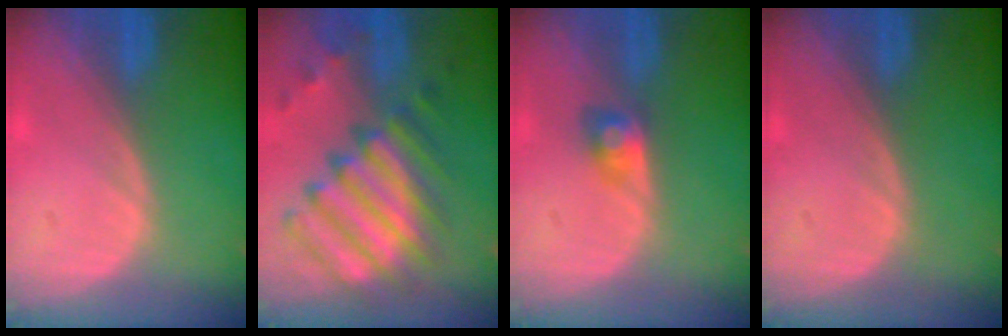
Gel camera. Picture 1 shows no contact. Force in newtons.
{"total": 12.2, "press": 10.5, "slide": 6.1}
{"total": 2.6, "press": 2.5, "slide": 0.7}
{"total": 0.0}